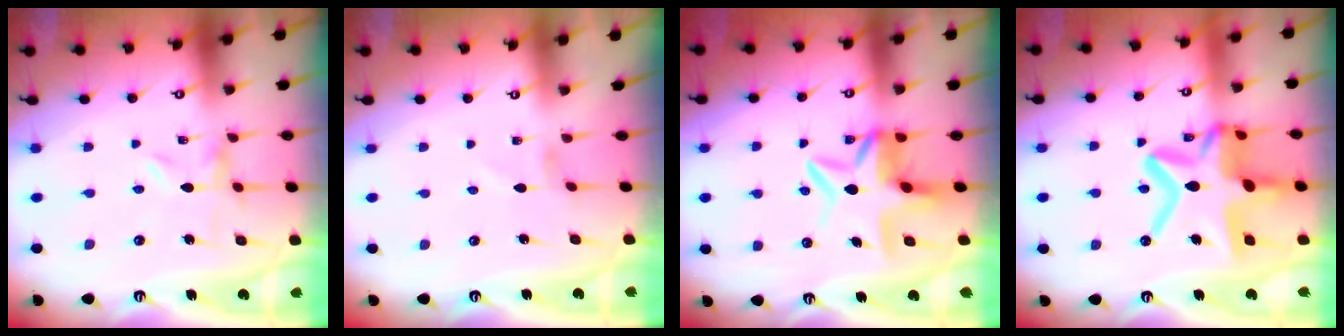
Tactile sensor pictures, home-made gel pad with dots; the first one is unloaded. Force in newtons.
{"total": 0.0}
{"total": 8.2, "press": 7.8, "slide": 2.3}
{"total": 21.8, "press": 21.7, "slide": 2.0}